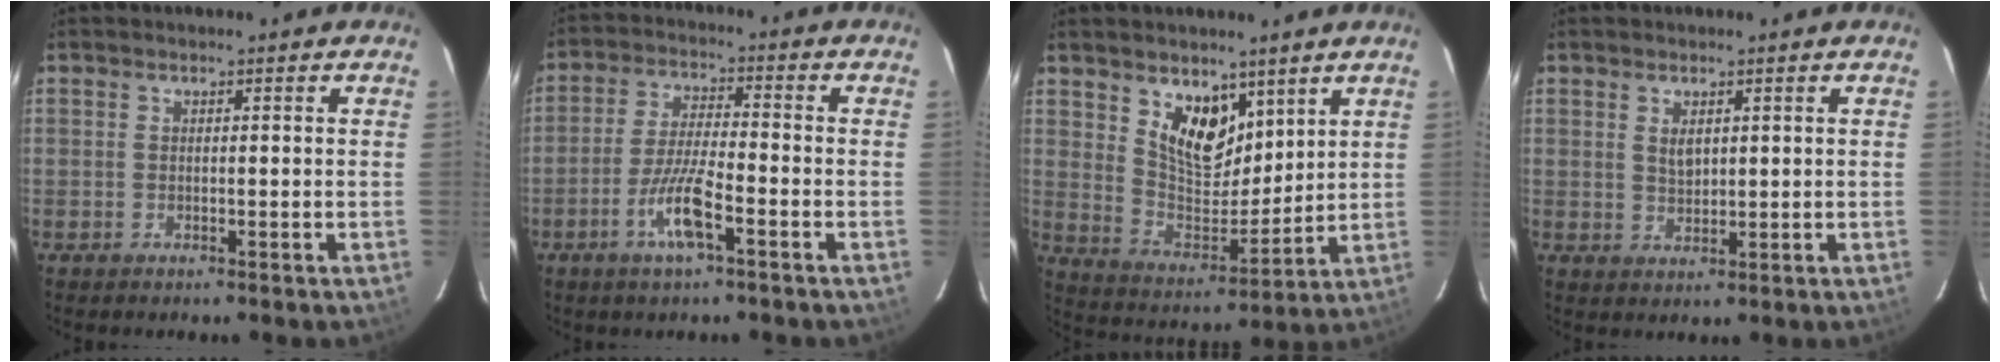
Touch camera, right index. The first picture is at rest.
{"total": 8.1, "force": [-4.2, 1.1, 6.9], "torque": [-0.141, -0.004, -0.083]}
{"total": 10.9, "force": [6.6, 6.1, 6.1], "torque": [-0.099, -0.012, 0.130]}
{"total": 2.6, "force": [1.0, 1.5, 1.8], "torque": [-0.030, 0.000, 0.020]}